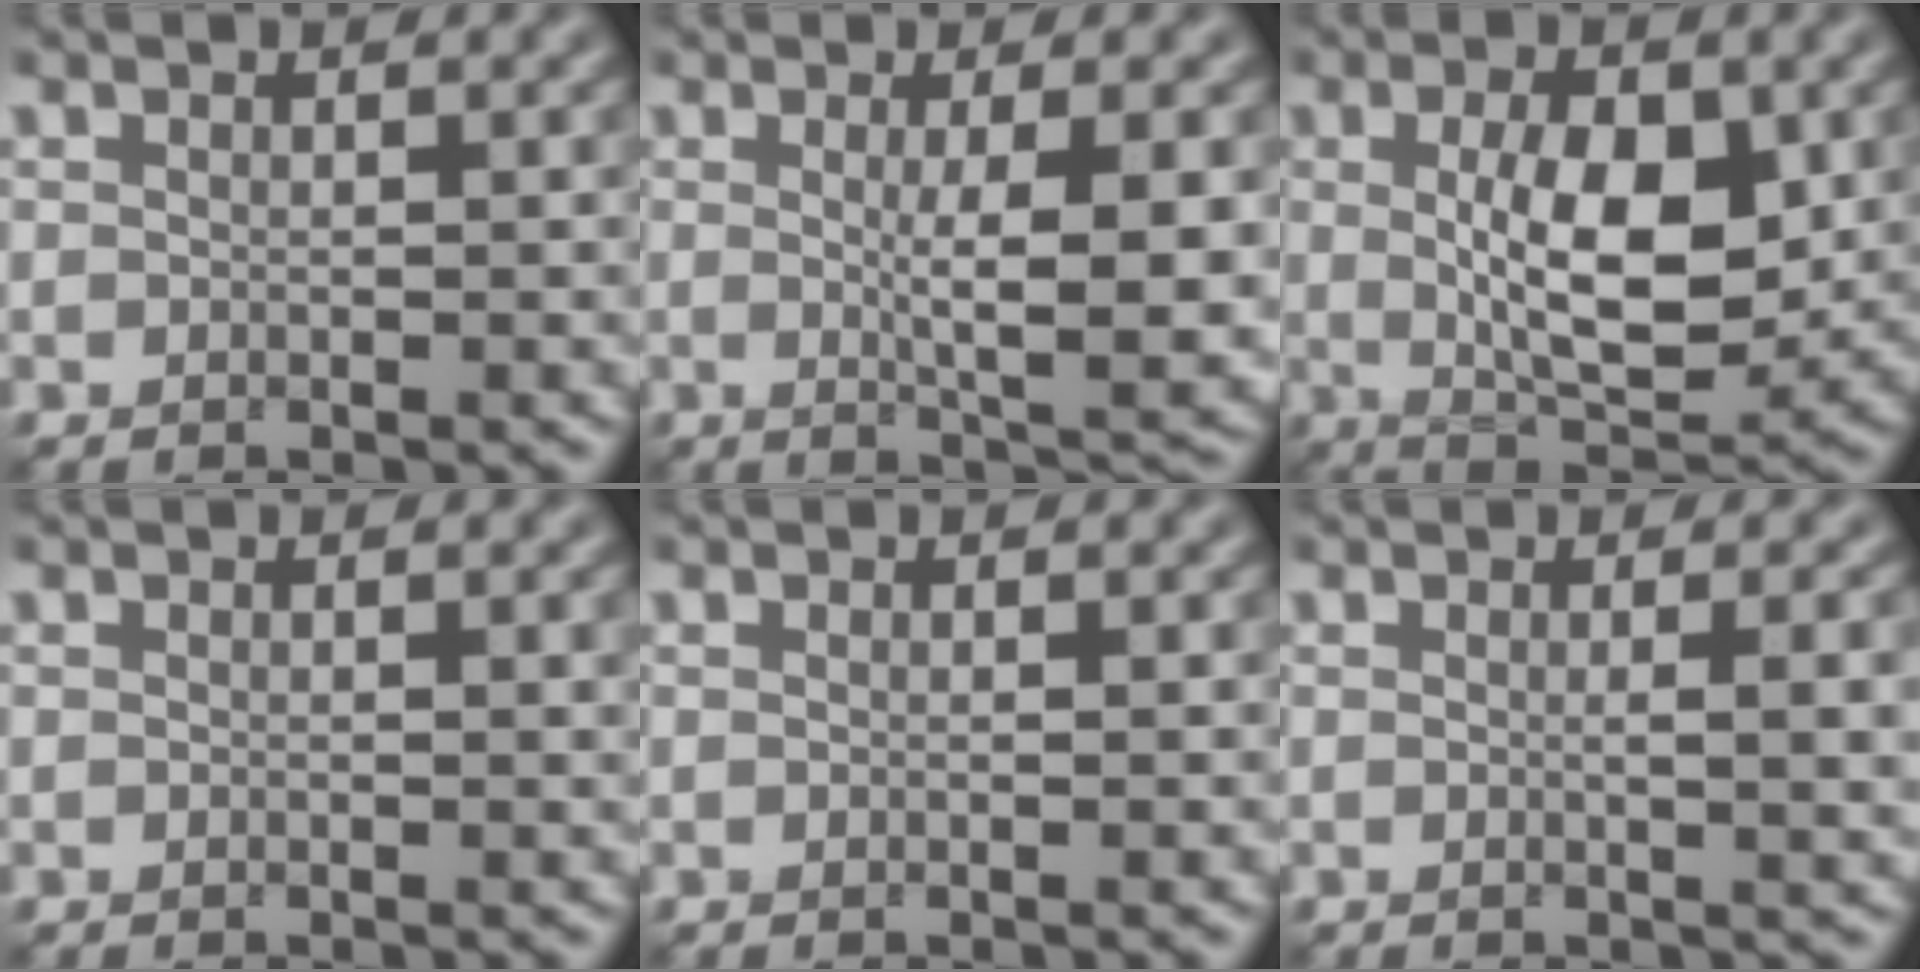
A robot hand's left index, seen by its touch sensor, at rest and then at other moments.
{"total": 5.3, "force": [0.1, 0.8, 5.2], "torque": [-0.081, -0.004, 0.008]}
{"total": 7.6, "force": [0.6, 3.4, 6.8], "torque": [-0.119, -0.002, 0.014]}
{"total": 0.7, "force": [0.1, 0.2, 0.6], "torque": [-0.012, 0.001, 0.002]}
{"total": 0.0}
{"total": 2.9, "force": [0.2, 0.5, 2.8], "torque": [-0.037, 0.006, 0.001]}